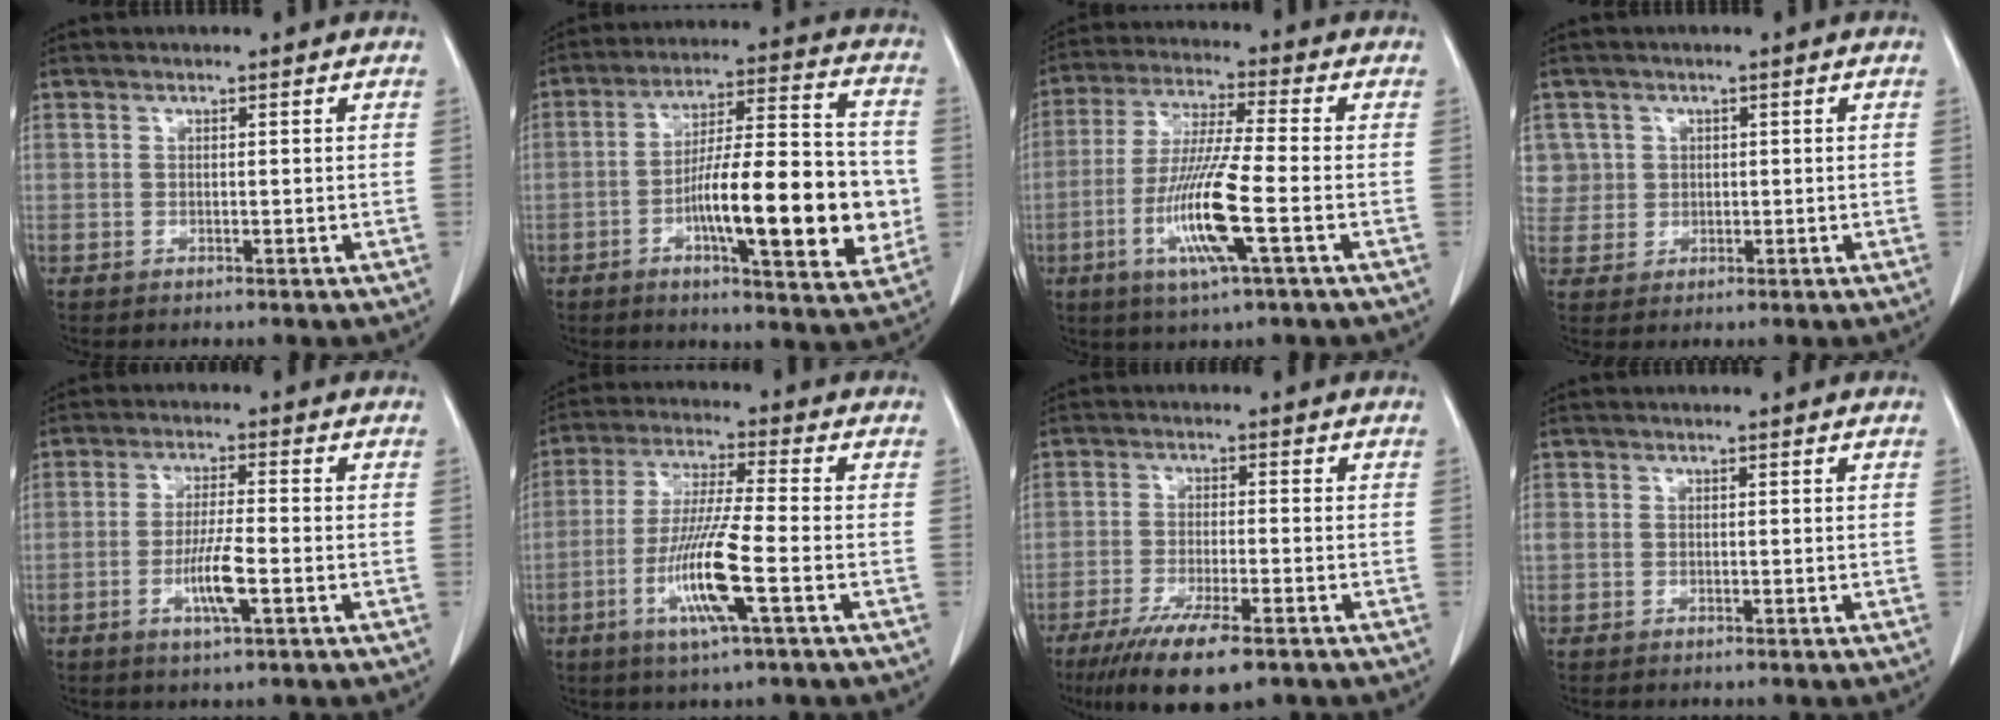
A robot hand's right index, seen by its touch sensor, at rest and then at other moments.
{"total": 18.7, "force": [-3.6, 3.9, 17.9], "torque": [-0.277, 0.013, -0.051]}
{"total": 12.1, "force": [-3.7, 0.0, 11.5], "torque": [-0.234, -0.015, -0.073]}
{"total": 4.4, "force": [1.4, 4.1, -0.3], "torque": [0.022, 0.012, 0.034]}
{"total": 6.0, "force": [-2.0, 0.5, 5.6], "torque": [-0.107, -0.006, -0.034]}
{"total": 11.2, "force": [-3.7, 0.0, 10.6], "torque": [-0.213, -0.015, -0.073]}
{"total": 11.6, "force": [-7.7, 2.1, 8.4], "torque": [-0.139, -0.026, -0.122]}
{"total": 1.1, "force": [0.0, 1.0, 0.4], "torque": [-0.012, 0.013, 0.005]}